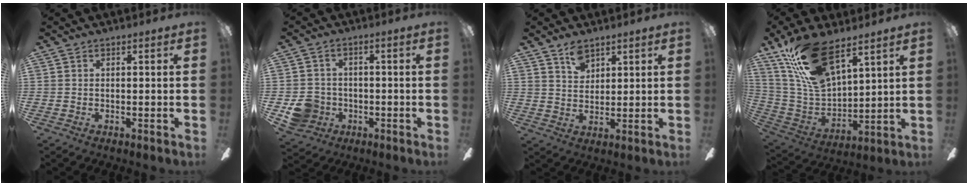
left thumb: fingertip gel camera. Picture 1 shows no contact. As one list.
[{"total": 7.0, "force": [-2.2, 6.3, 2.1], "torque": [-0.051, 0.019, -0.038]}, {"total": 5.4, "force": [4.0, 3.0, 2.1], "torque": [-0.027, -0.016, 0.072]}, {"total": 18.6, "force": [13.1, 7.2, 11.2], "torque": [-0.232, -0.067, 0.236]}]